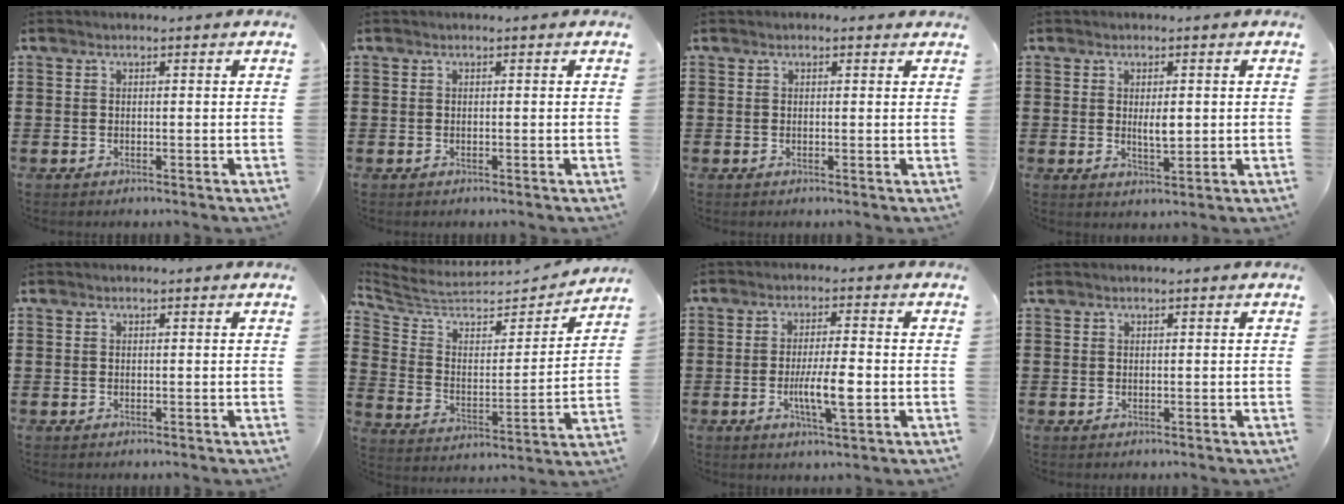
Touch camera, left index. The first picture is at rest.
{"total": 0.0}
{"total": 0.6, "force": [0.3, 0.4, 0.3], "torque": [-0.007, 0.005, 0.005]}
{"total": 3.1, "force": [0.4, 1.0, 2.9], "torque": [-0.047, -0.001, 0.003]}
{"total": 0.0}
{"total": 6.1, "force": [5.4, 2.2, 1.7], "torque": [-0.067, -0.041, 0.090]}
{"total": 6.9, "force": [-1.6, 1.5, 6.6], "torque": [-0.129, -0.007, -0.030]}
{"total": 0.0}